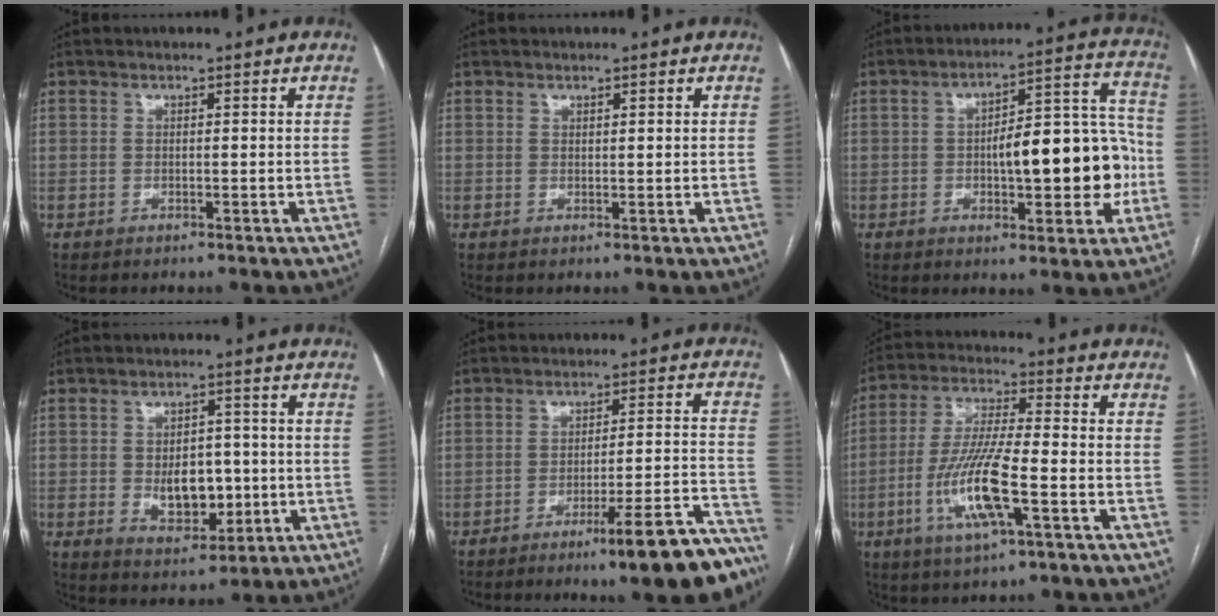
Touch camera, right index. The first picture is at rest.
{"total": 0.6, "force": [0.4, 0.1, 0.5], "torque": [-0.010, 0.000, 0.006]}
{"total": 15.4, "force": [-2.4, 5.0, 14.3], "torque": [-0.195, 0.042, -0.025]}
{"total": 7.8, "force": [-0.7, 4.7, 6.1], "torque": [-0.097, 0.001, 0.001]}
{"total": 13.6, "force": [-10.2, 0.7, 9.0], "torque": [-0.075, 0.038, -0.144]}
{"total": 12.2, "force": [-4.0, 1.5, 11.4], "torque": [-0.234, -0.009, -0.076]}